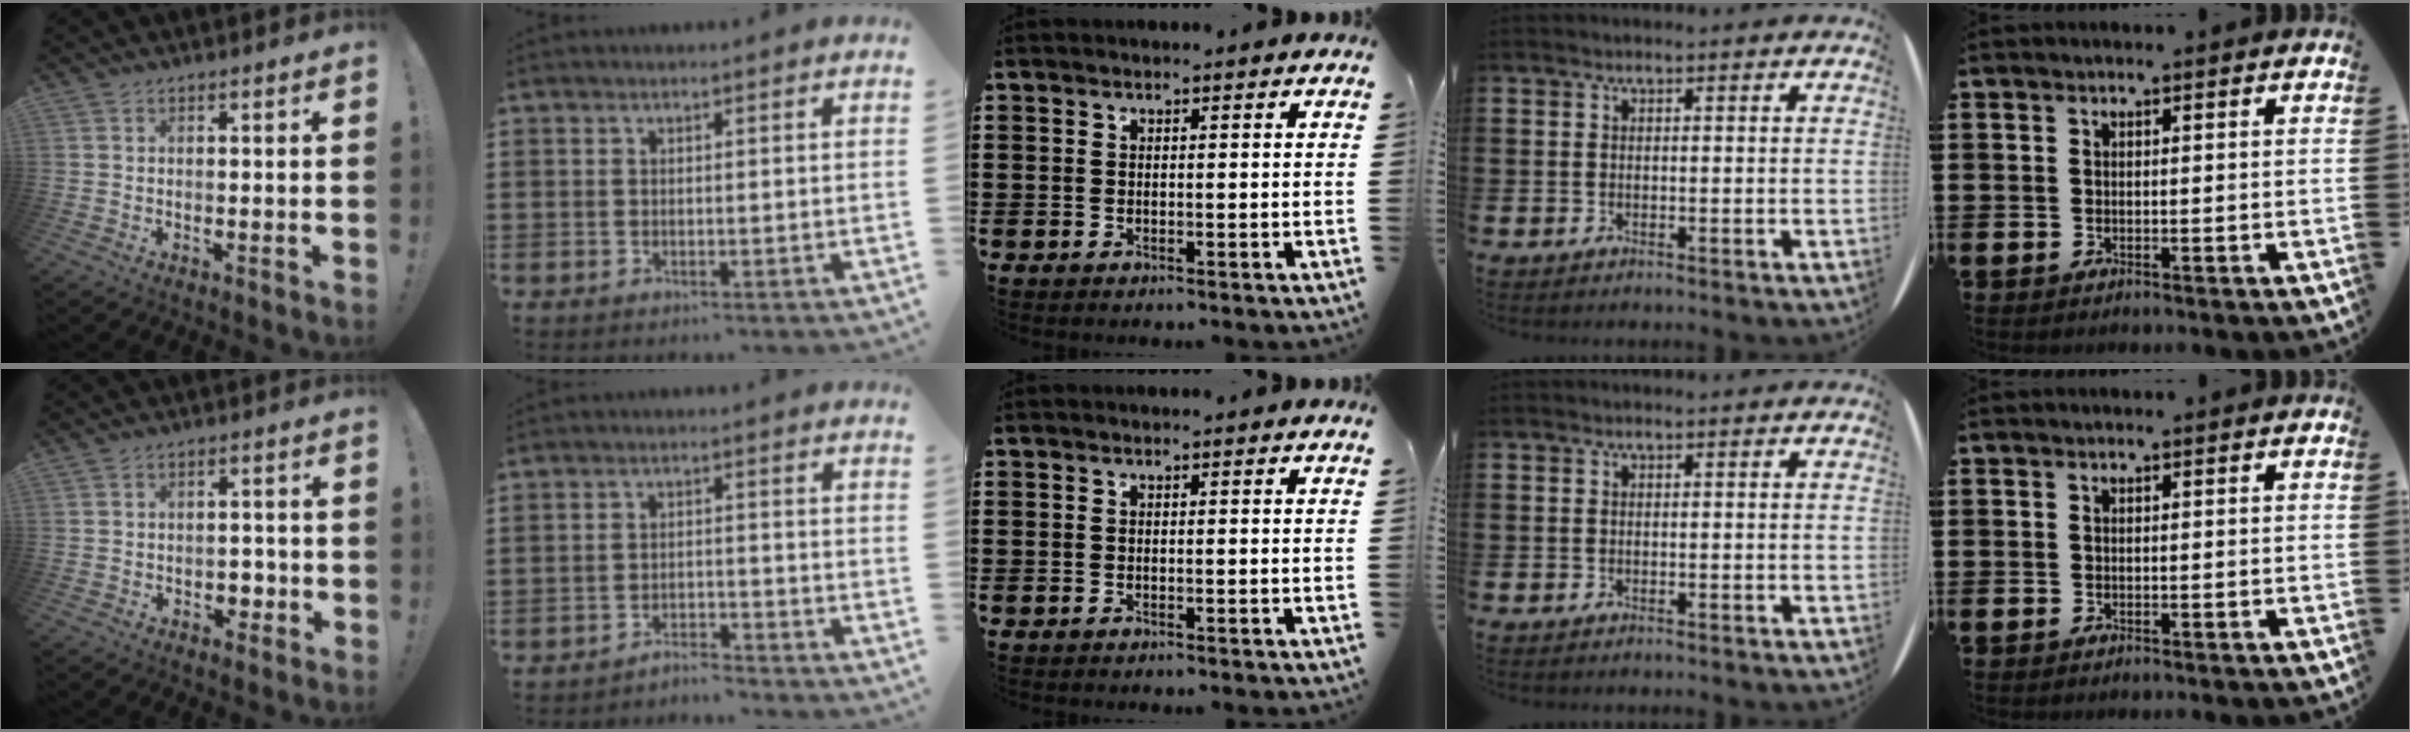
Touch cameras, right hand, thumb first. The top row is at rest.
{"thumb": {"total": 3.7, "force": [-1.1, 3.0, 1.9], "torque": [-0.015, 0.001, -0.021]}, "index": {"total": 2.6, "force": [-2.6, 0.1, -0.1], "torque": [-0.006, 0.003, -0.056]}}